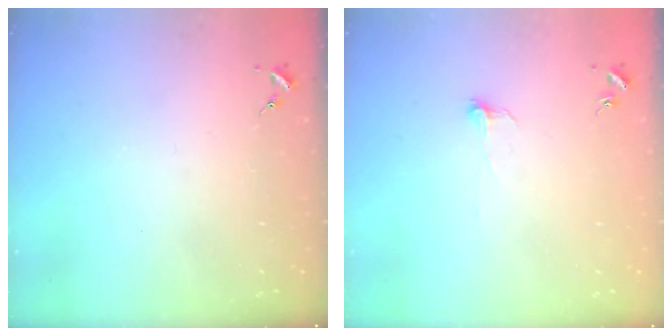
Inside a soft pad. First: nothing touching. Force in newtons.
{"total": 3.9, "press": 3.9, "slide": 0.3}